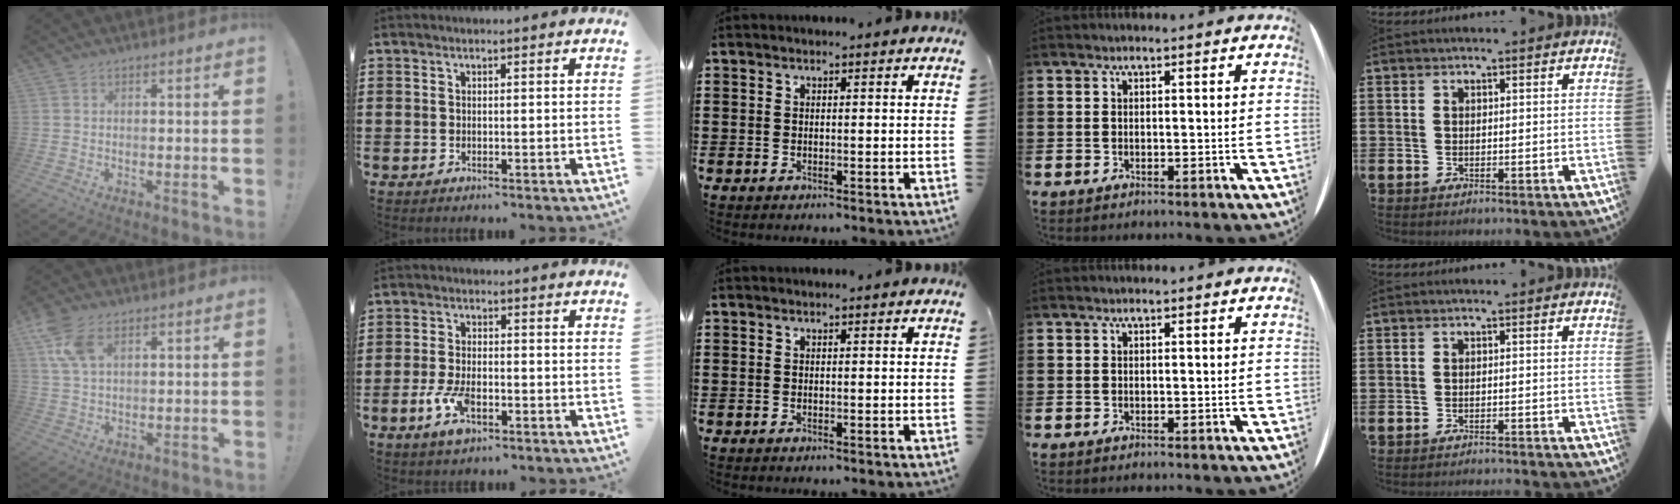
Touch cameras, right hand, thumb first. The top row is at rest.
{"thumb": {"total": 9.3, "force": [4.6, 4.9, 6.5], "torque": [-0.134, -0.010, 0.087]}, "index": {"total": 5.1, "force": [-2.1, 2.3, 4.1], "torque": [-0.097, -0.006, -0.042]}, "little": {"total": 1.0, "force": [-1.0, -0.2, 0.0], "torque": [0.001, 0.001, -0.020]}}